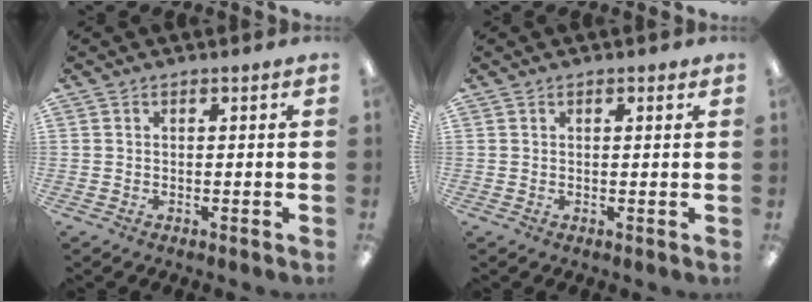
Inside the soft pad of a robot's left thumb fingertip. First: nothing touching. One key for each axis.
{"total": 0.7, "fx": 0.5, "fy": 0.3, "fz": 0.4, "tx": 0.000, "ty": -0.001, "tz": 0.007}